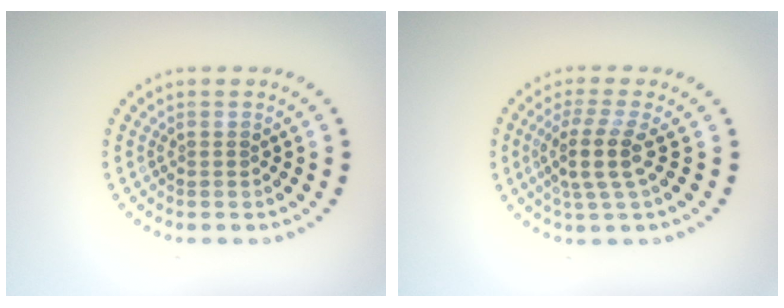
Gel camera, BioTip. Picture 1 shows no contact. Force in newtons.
{"total": 3.4, "press": 2.6, "slide": 2.1}